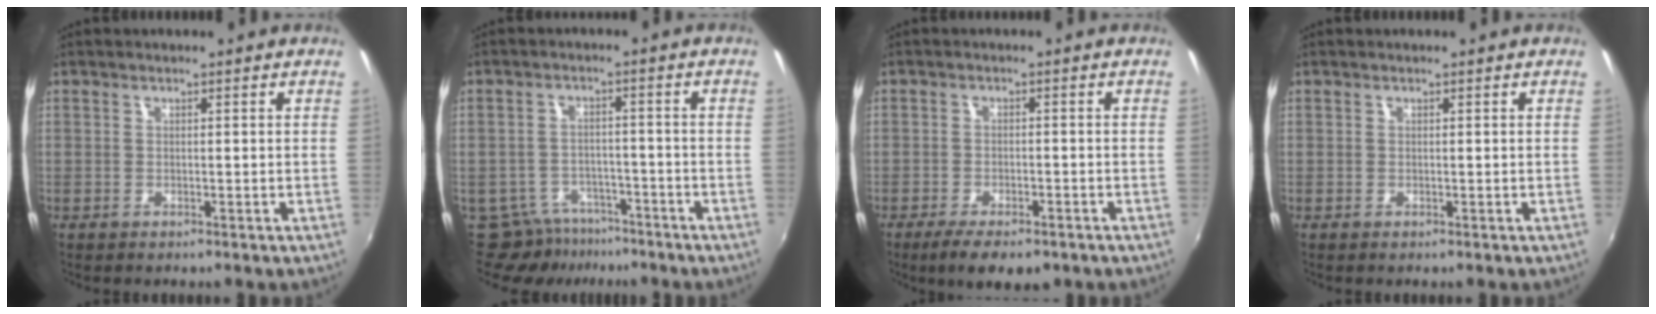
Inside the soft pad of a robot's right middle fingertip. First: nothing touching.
{"total": 7.9, "force": [-6.6, 4.2, 1.1], "torque": [-0.028, 0.007, -0.099]}
{"total": 7.5, "force": [-5.4, 2.5, 4.6], "torque": [-0.101, -0.022, -0.085]}
{"total": 0.0}